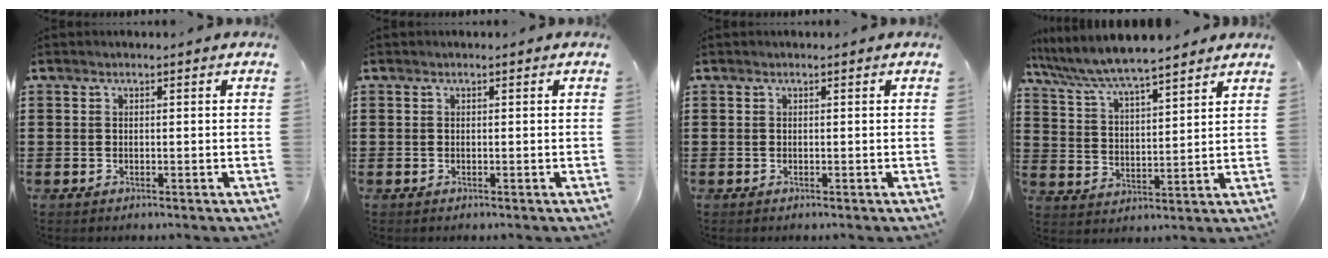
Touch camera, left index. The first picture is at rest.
{"total": 0.0}
{"total": 0.0}
{"total": 6.1, "force": [5.7, 0.2, 2.3], "torque": [-0.070, -0.031, 0.097]}